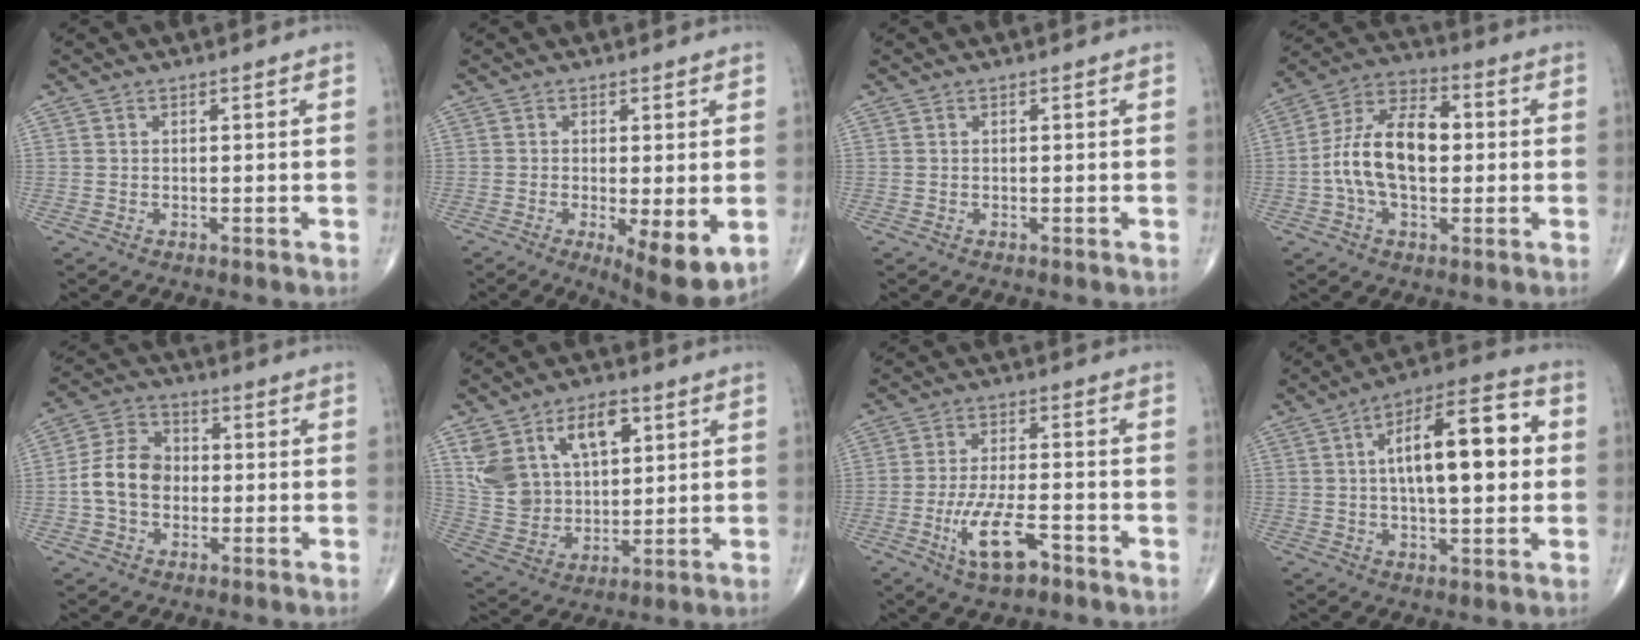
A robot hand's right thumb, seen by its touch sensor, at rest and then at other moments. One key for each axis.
{"total": 8.6, "fx": -2.1, "fy": 2.7, "fz": 8.0, "tx": -0.117, "ty": -0.024, "tz": -0.030}
{"total": 0.0}
{"total": 14.3, "fx": -0.3, "fy": 8.1, "fz": 11.7, "tx": -0.208, "ty": 0.034, "tz": -0.015}
{"total": 9.4, "fx": -1.0, "fy": 7.2, "fz": 6.0, "tx": -0.101, "ty": 0.029, "tz": -0.030}
{"total": 15.2, "fx": 6.3, "fy": 9.7, "fz": 9.9, "tx": -0.155, "ty": -0.017, "tz": 0.133}
{"total": 9.3, "fx": -4.5, "fy": 3.2, "fz": 7.5, "tx": -0.142, "ty": 0.018, "tz": -0.078}
{"total": 17.3, "fx": 2.4, "fy": 6.7, "fz": 15.8, "tx": -0.227, "ty": 0.021, "tz": 0.030}